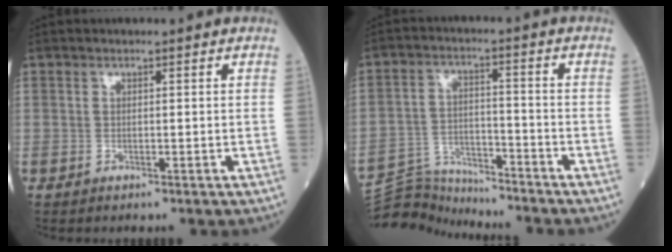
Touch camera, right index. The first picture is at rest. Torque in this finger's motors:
{"motor_torque": [-1.90, -0.24, -0.90, -0.21]}